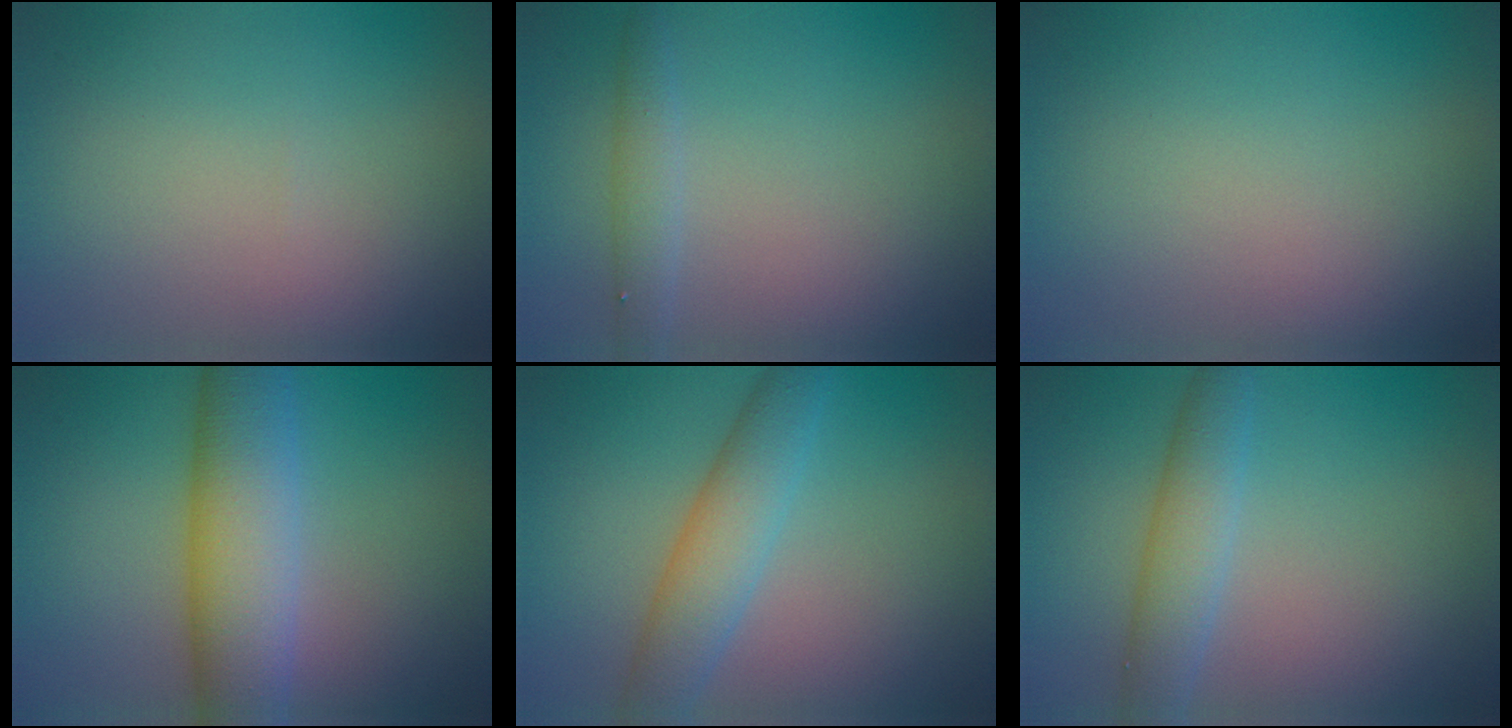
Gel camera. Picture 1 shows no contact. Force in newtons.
{"total": 1.6, "press": 1.6, "slide": 0.0}
{"total": 0.0}
{"total": 7.7, "press": 7.7, "slide": 0.3}
{"total": 4.4, "press": 4.4, "slide": 0.2}
{"total": 3.4, "press": 3.4, "slide": 0.1}